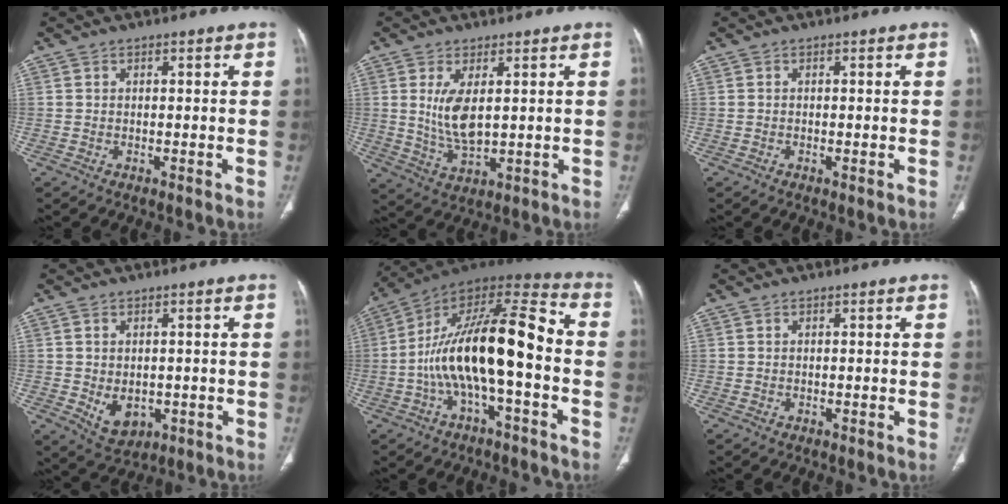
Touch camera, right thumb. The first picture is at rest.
{"total": 7.5, "force": [1.5, 3.2, 6.5], "torque": [-0.130, -0.020, 0.043]}
{"total": 0.6, "force": [-0.2, 0.1, 0.6], "torque": [-0.013, -0.002, -0.002]}
{"total": 5.9, "force": [-1.0, 4.1, 4.0], "torque": [-0.053, -0.004, 0.003]}
{"total": 20.1, "force": [-3.1, 6.9, 18.6], "torque": [-0.330, 0.067, -0.055]}
{"total": 0.0}